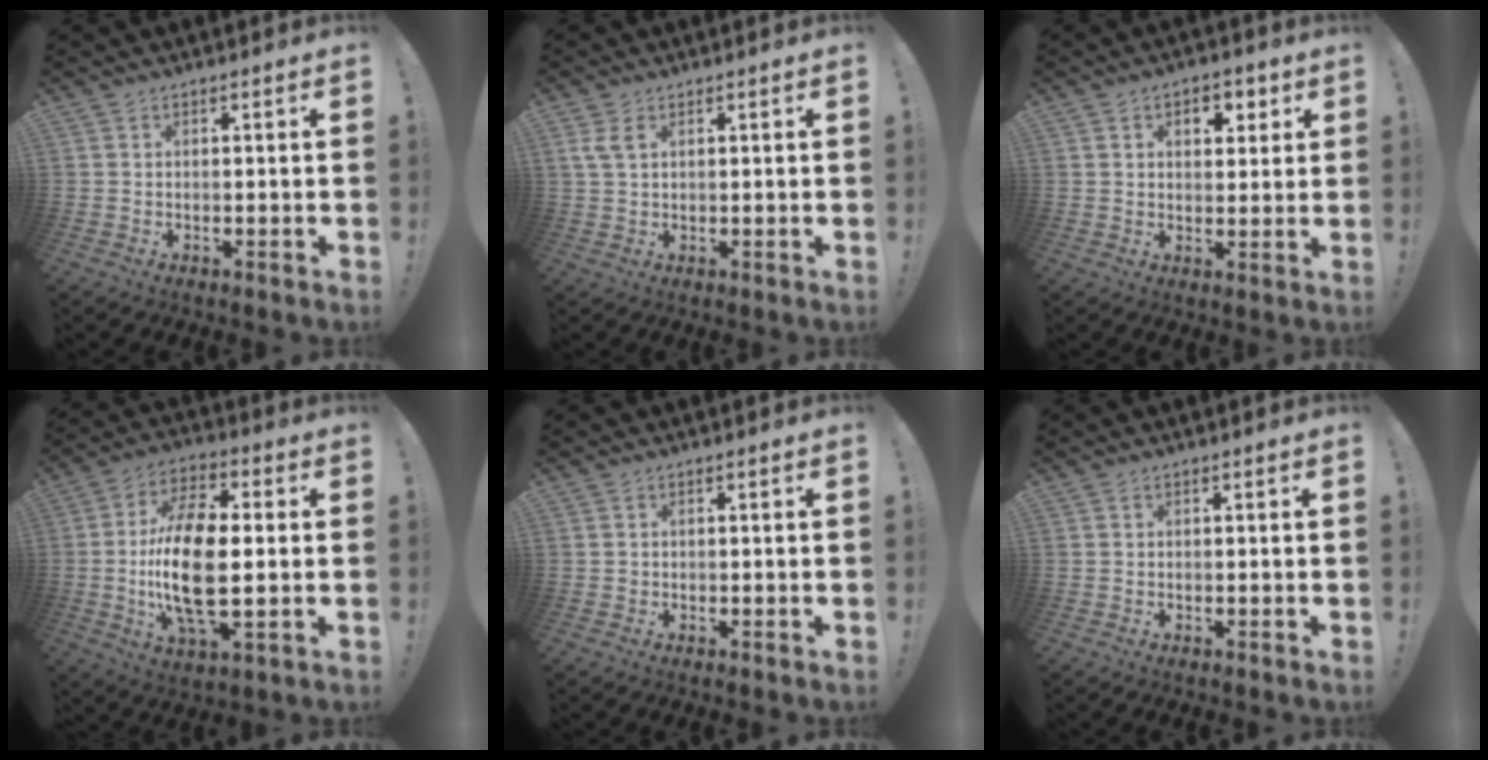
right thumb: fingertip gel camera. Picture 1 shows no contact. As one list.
[{"total": 4.2, "force": [1.9, 2.3, 2.9], "torque": [-0.057, -0.001, 0.037]}, {"total": 5.7, "force": [2.3, 4.1, 3.3], "torque": [-0.026, -0.004, 0.034]}, {"total": 19.5, "force": [-1.1, 8.9, 17.3], "torque": [-0.350, -0.006, -0.023]}, {"total": 0.7, "force": [0.0, 0.7, 0.1], "torque": [-0.008, 0.006, 0.001]}, {"total": 0.0}]